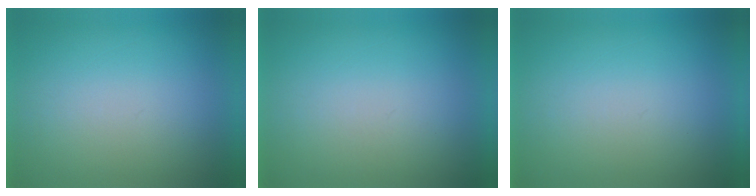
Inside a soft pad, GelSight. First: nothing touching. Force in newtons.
{"total": 1.1}
{"total": 1.2}